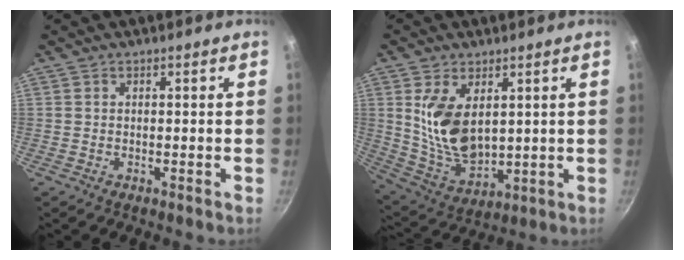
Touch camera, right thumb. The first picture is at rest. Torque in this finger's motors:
{"motor_torque": [-0.45, 0.91, 0.59, 0.39, 0.18]}